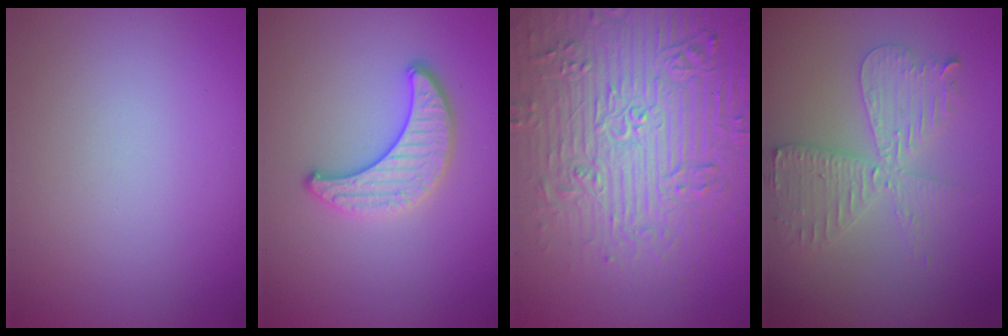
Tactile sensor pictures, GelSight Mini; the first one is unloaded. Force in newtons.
{"total": 3.3, "press": 3.1, "slide": 1.0}
{"total": 7.8, "press": 7.6, "slide": 1.8}
{"total": 4.1, "press": 3.5, "slide": 2.2}